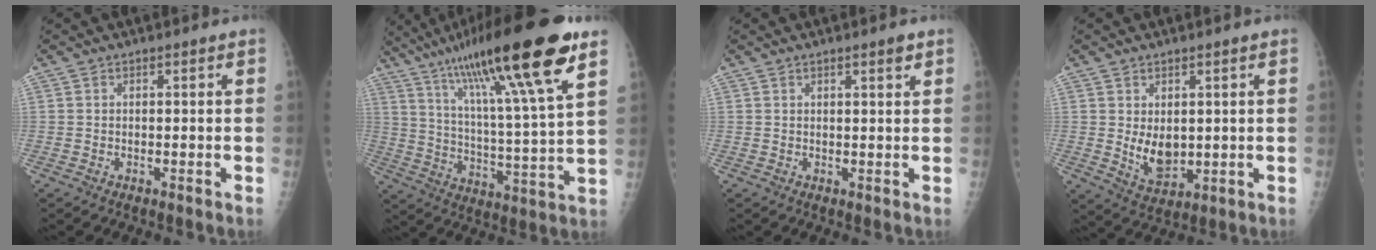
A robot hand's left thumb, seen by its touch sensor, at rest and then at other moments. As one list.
[{"total": 24.9, "force": [14.7, 2.5, 20.0], "torque": [-0.329, -0.037, 0.243]}, {"total": 1.9, "force": [1.2, 0.2, 1.4], "torque": [-0.019, -0.007, 0.019]}, {"total": 6.3, "force": [0.8, 3.8, 5.0], "torque": [-0.064, -0.018, 0.031]}]